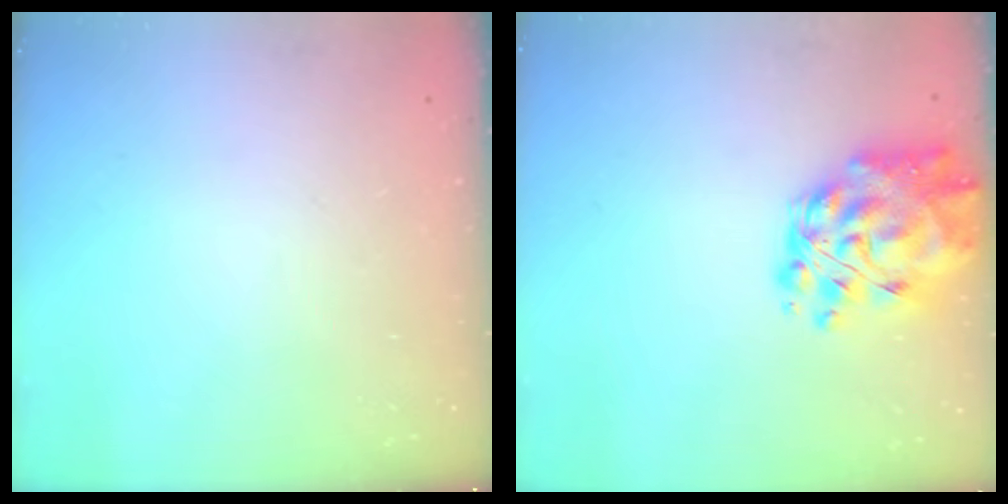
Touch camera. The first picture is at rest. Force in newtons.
{"total": 15.7, "press": 15.0, "slide": 4.9}